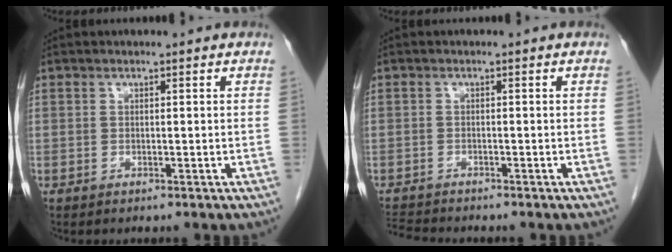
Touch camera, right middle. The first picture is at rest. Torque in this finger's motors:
{"motor_torque": [0.08, -0.07, -0.01, 0.00]}